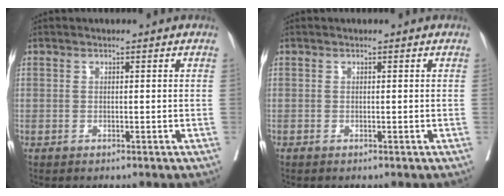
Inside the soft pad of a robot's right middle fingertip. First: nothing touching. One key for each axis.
{"total": 0.0}